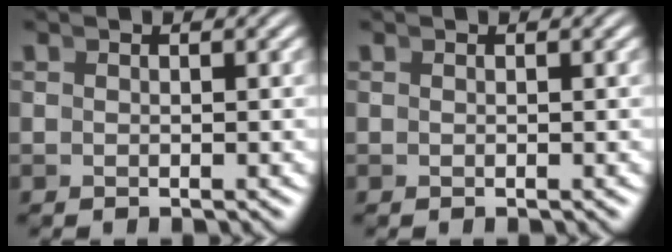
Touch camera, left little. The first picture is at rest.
{"total": 0.0}